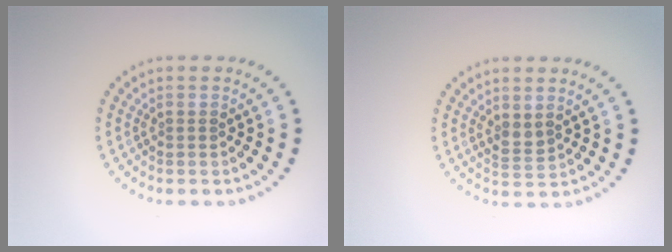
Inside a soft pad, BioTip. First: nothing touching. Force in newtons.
{"total": 1.3, "press": 1.1, "slide": 0.6}